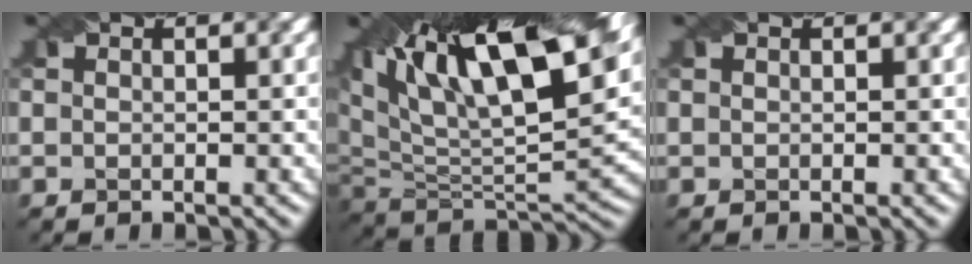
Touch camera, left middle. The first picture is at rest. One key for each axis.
{"total": 17.8, "fx": 10.0, "fy": 6.4, "fz": 13.2, "tx": -0.213, "ty": 0.038, "tz": 0.161}
{"total": 0.7, "fx": 0.4, "fy": 0.2, "fz": 0.5, "tx": -0.007, "ty": 0.000, "tz": 0.006}